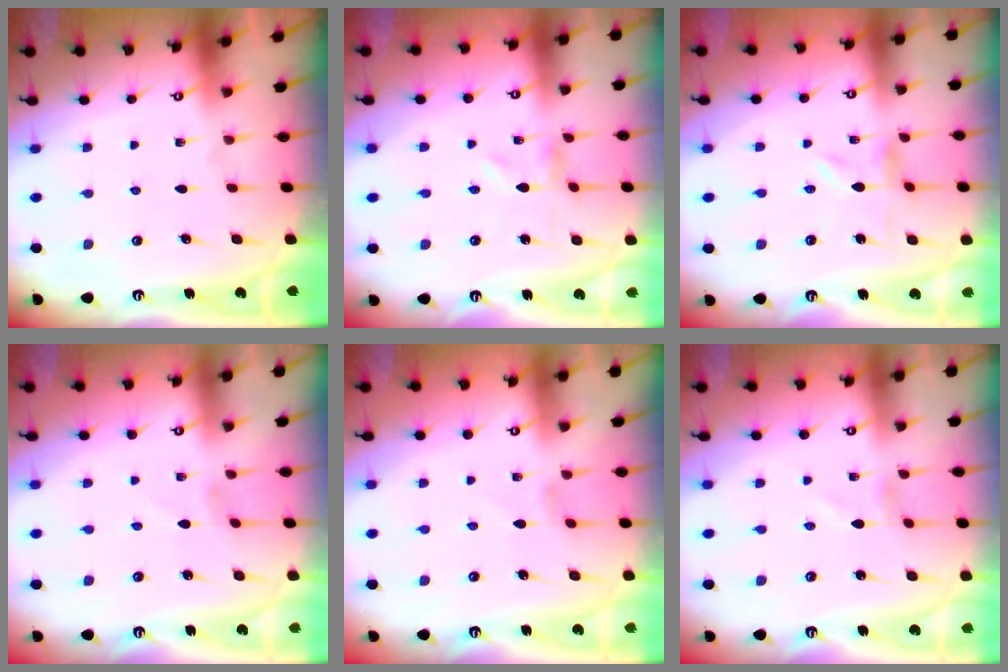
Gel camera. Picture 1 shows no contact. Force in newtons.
{"total": 0.0}
{"total": 0.7, "press": 0.6, "slide": 0.3}
{"total": 0.0}
{"total": 0.7, "press": 0.6, "slide": 0.3}
{"total": 1.4, "press": 1.4, "slide": 0.1}